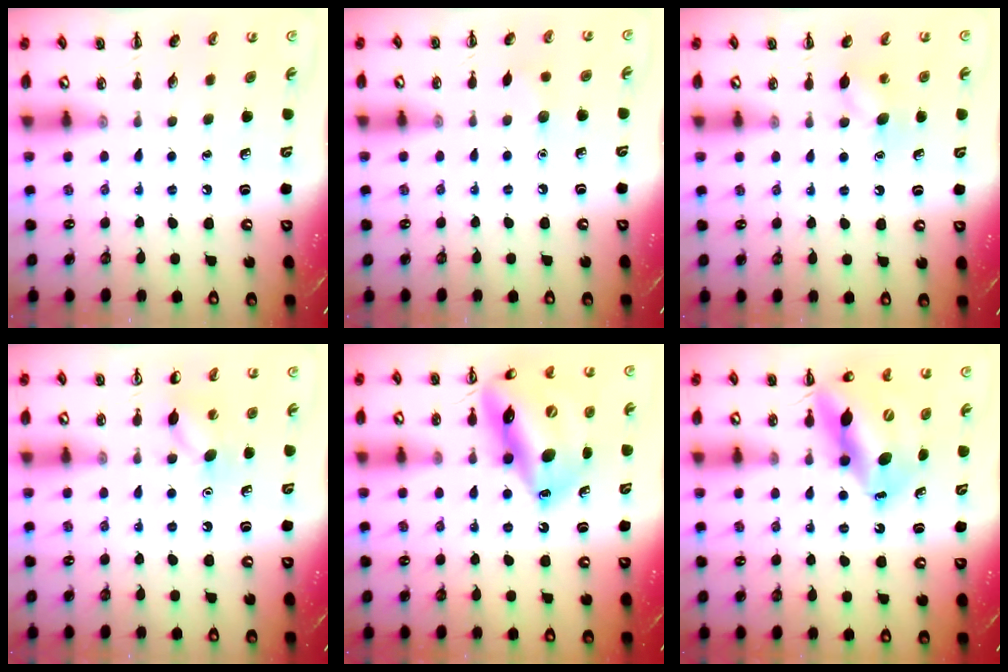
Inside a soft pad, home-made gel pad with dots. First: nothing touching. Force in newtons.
{"total": 4.6, "press": 4.4, "slide": 1.3}
{"total": 5.7, "press": 5.5, "slide": 1.5}
{"total": 7.2, "press": 6.9, "slide": 2.0}
{"total": 18.6, "press": 17.9, "slide": 5.1}
{"total": 13.8, "press": 13.2, "slide": 4.1}